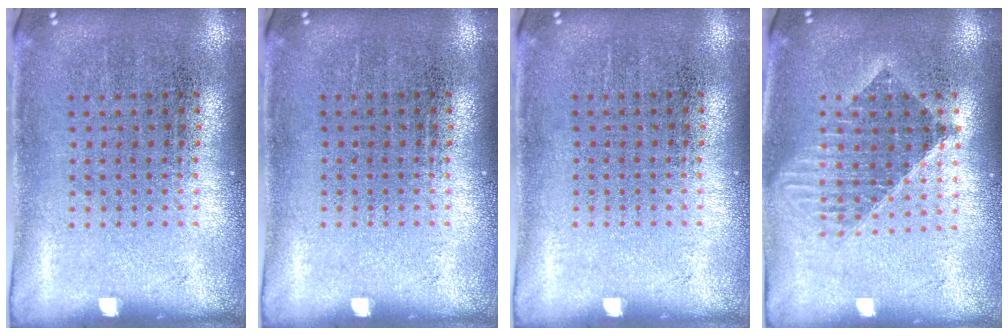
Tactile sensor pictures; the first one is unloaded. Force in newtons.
{"total": 0.0}
{"total": 0.0}
{"total": 1.6, "press": 1.4, "slide": 0.9}